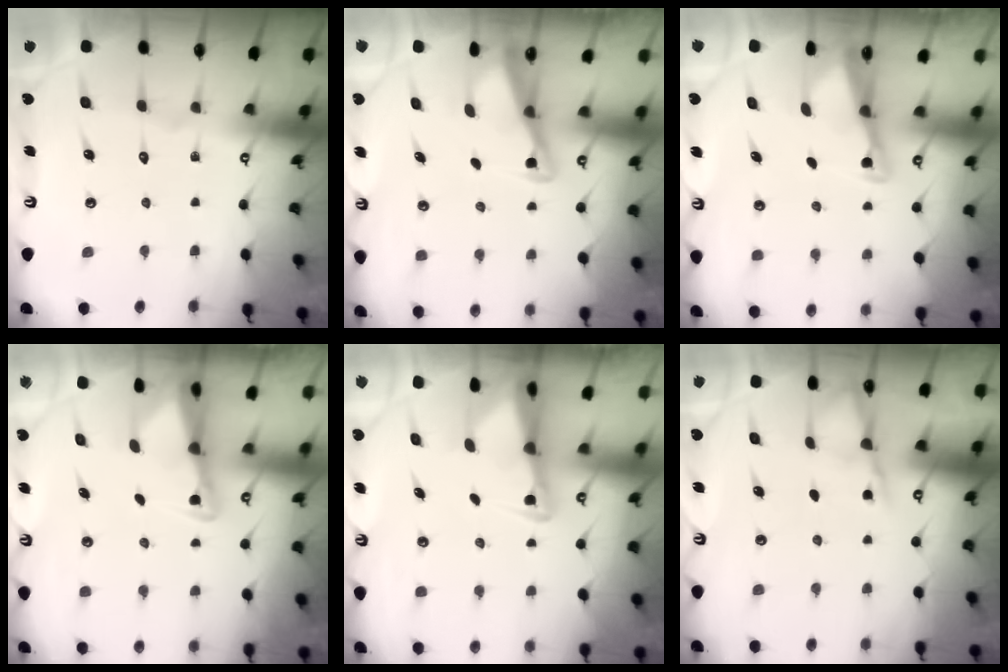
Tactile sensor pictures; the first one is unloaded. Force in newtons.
{"total": 2.7, "press": 2.6, "slide": 0.3}
{"total": 2.6, "press": 2.6, "slide": 0.1}
{"total": 2.2, "press": 2.2, "slide": 0.3}
{"total": 2.1, "press": 2.1, "slide": 0.5}
{"total": 3.5, "press": 3.4, "slide": 0.4}